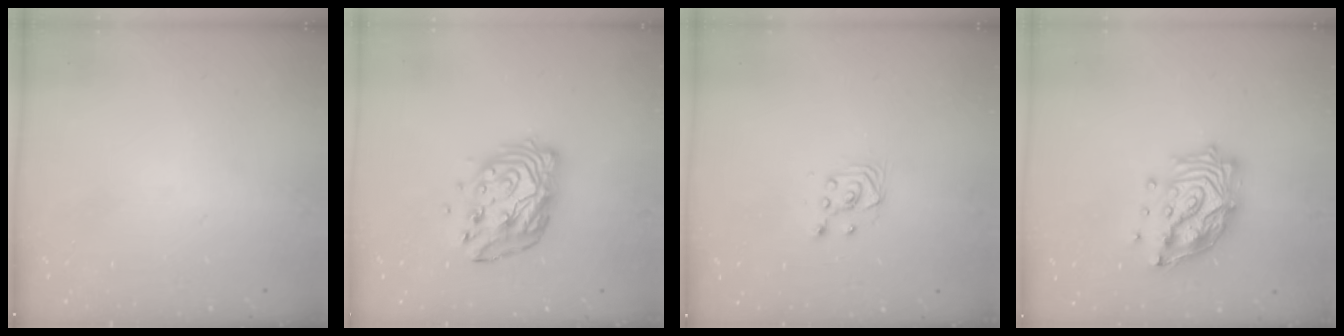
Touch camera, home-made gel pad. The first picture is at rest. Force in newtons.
{"total": 14.1, "press": 14.0, "slide": 1.3}
{"total": 2.9, "press": 2.6, "slide": 1.3}
{"total": 16.8, "press": 16.7, "slide": 1.9}